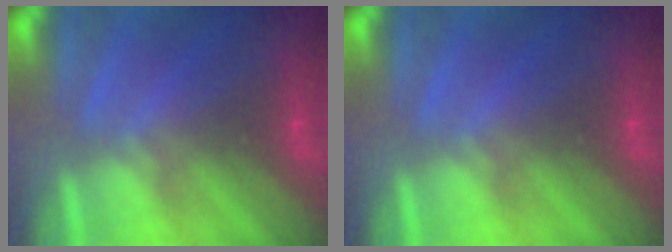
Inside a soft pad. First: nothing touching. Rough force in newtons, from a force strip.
{"total": 0.0}